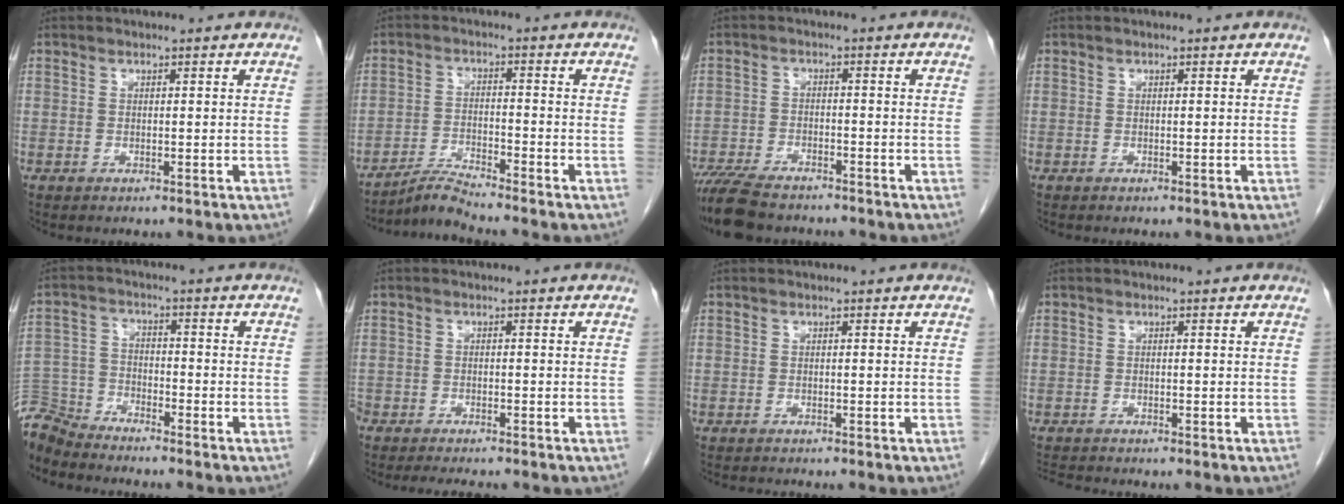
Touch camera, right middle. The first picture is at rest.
{"total": 4.4, "force": [-4.1, -1.2, 0.6], "torque": [-0.017, -0.018, -0.080]}
{"total": 9.3, "force": [-8.0, 2.5, 4.0], "torque": [-0.070, -0.015, -0.132]}
{"total": 0.0}
{"total": 7.1, "force": [-7.1, 0.4, 0.0], "torque": [-0.005, 0.000, -0.143]}
{"total": 5.5, "force": [-4.9, 1.0, 2.1], "torque": [-0.027, -0.012, -0.078]}
{"total": 1.0, "force": [-1.0, -0.2, 0.1], "torque": [-0.004, -0.003, -0.016]}
{"total": 2.1, "force": [-2.1, -0.1, 0.3], "torque": [-0.008, -0.011, -0.037]}